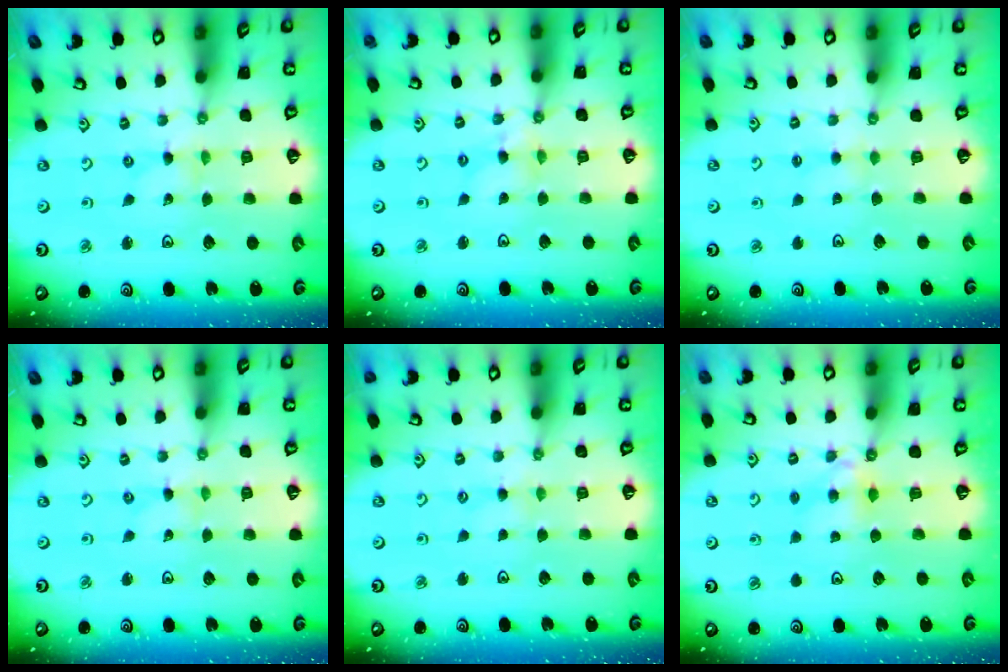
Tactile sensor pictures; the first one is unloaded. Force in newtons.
{"total": 4.0, "press": 4.0, "slide": 0.3}
{"total": 2.8, "press": 2.8, "slide": 0.3}
{"total": 0.0}
{"total": 1.7, "press": 1.6, "slide": 0.3}
{"total": 4.6, "press": 4.5, "slide": 0.7}